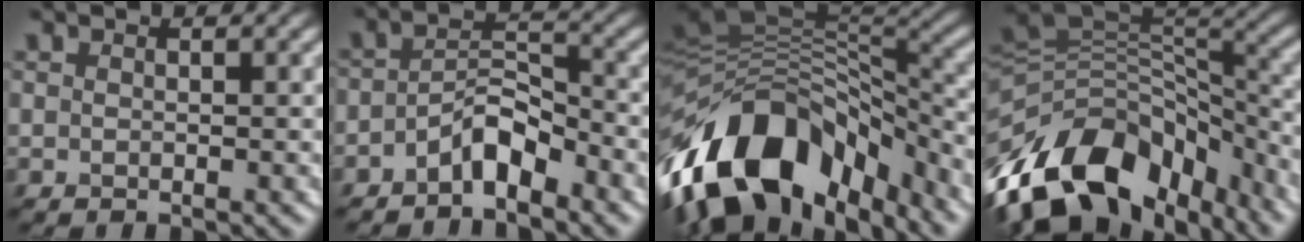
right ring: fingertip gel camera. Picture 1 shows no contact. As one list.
[{"total": 3.7, "force": [-2.5, 1.4, 2.4], "torque": [-0.040, 0.015, -0.050]}, {"total": 14.3, "force": [-7.0, 8.6, 8.9], "torque": [-0.179, 0.014, -0.111]}, {"total": 14.0, "force": [-7.7, 8.9, 7.6], "torque": [-0.170, 0.012, -0.130]}]